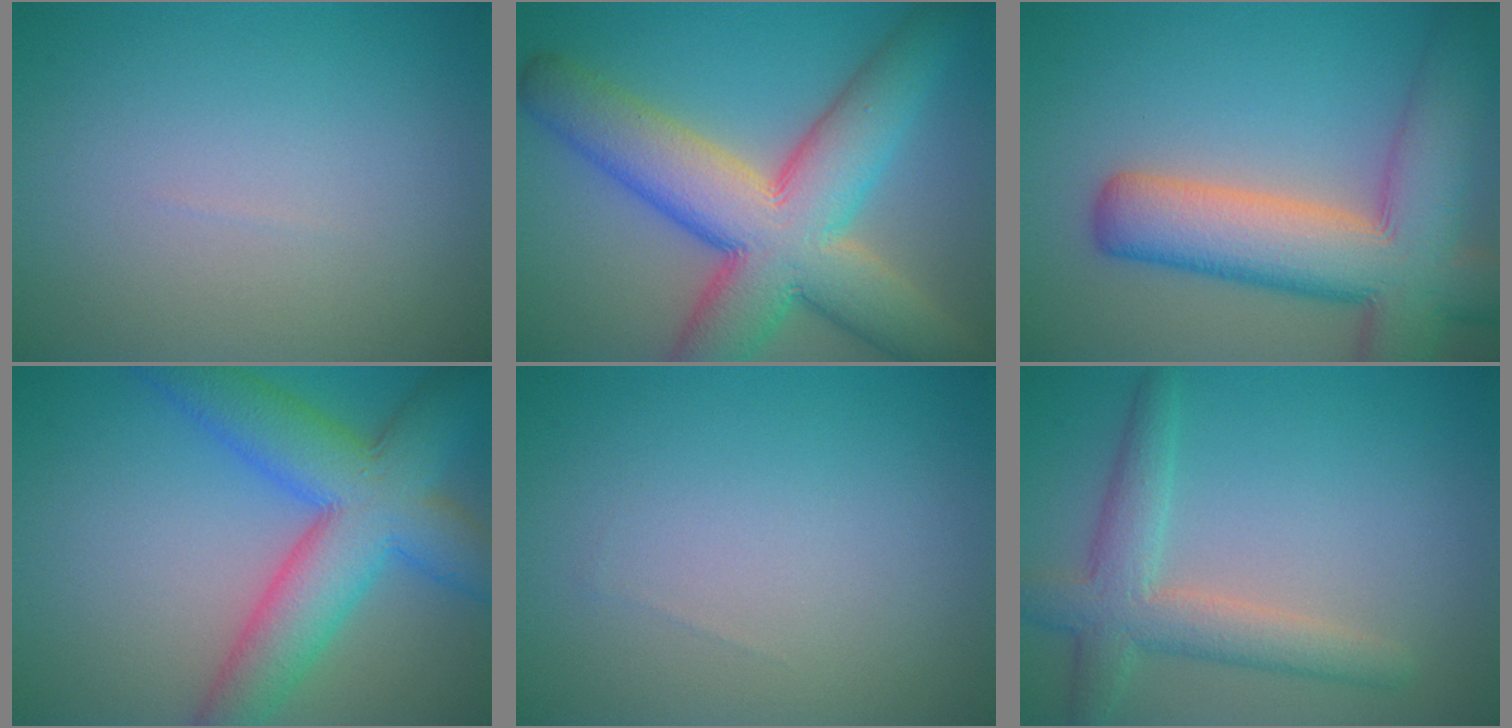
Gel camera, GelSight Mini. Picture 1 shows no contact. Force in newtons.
{"total": 12.6, "press": 12.6, "slide": 0.7}
{"total": 11.2, "press": 11.2, "slide": 0.8}
{"total": 9.5, "press": 9.5, "slide": 0.3}
{"total": 0.0}
{"total": 4.4, "press": 4.4, "slide": 0.1}